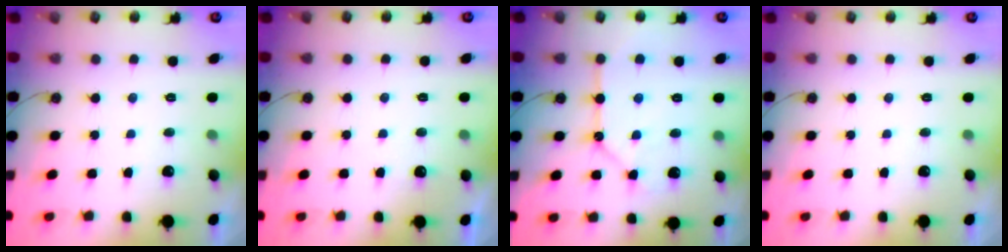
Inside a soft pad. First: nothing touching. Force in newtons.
{"total": 2.0, "press": 2.0, "slide": 0.4}
{"total": 12.0, "press": 11.9, "slide": 1.3}
{"total": 0.0}